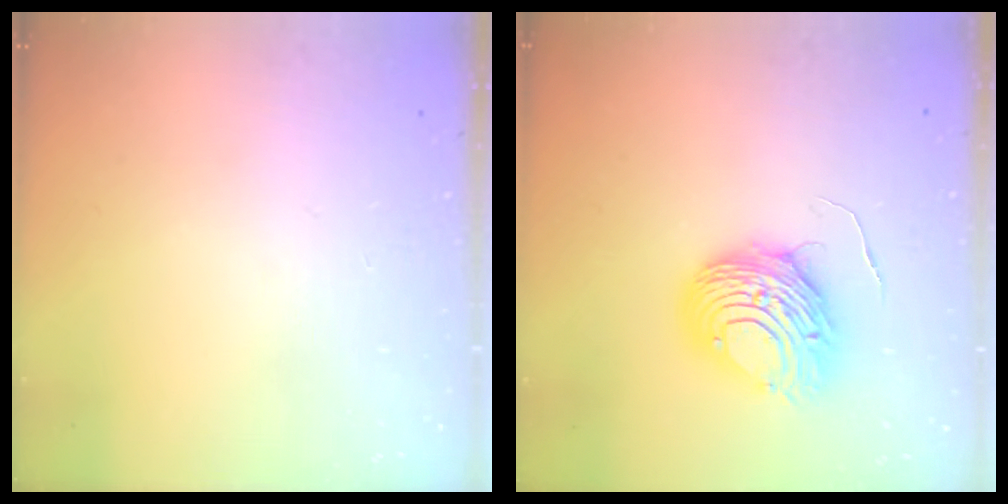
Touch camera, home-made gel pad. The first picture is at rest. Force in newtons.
{"total": 8.7, "press": 8.7, "slide": 0.9}